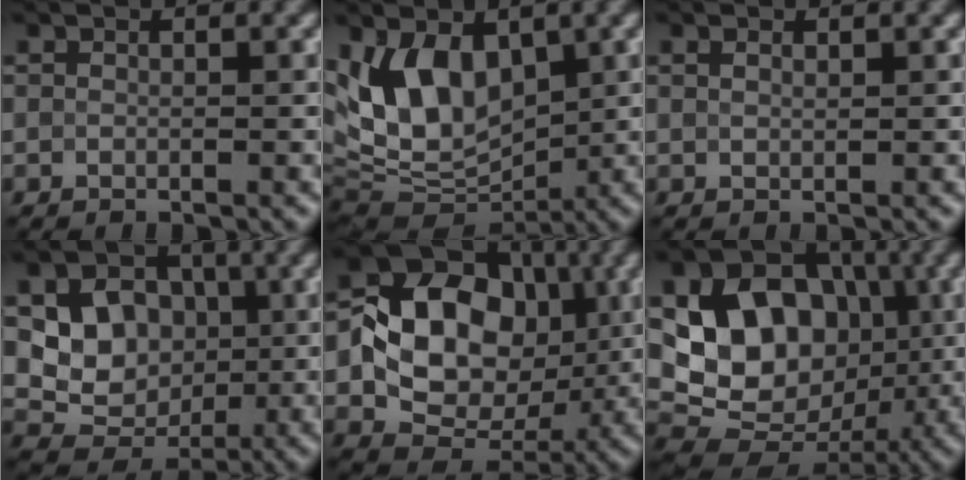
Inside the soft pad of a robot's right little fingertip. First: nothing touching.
{"total": 8.5, "force": [2.2, 5.3, 6.2], "torque": [-0.107, -0.004, 0.037]}
{"total": 0.6, "force": [0.5, 0.2, 0.3], "torque": [-0.009, 0.001, 0.011]}
{"total": 6.6, "force": [0.8, 5.7, 3.2], "torque": [-0.041, 0.000, 0.005]}
{"total": 12.2, "force": [0.3, 9.4, 7.8], "torque": [-0.125, 0.009, -0.008]}
{"total": 13.2, "force": [1.1, 10.6, 7.7], "torque": [-0.132, 0.013, 0.005]}